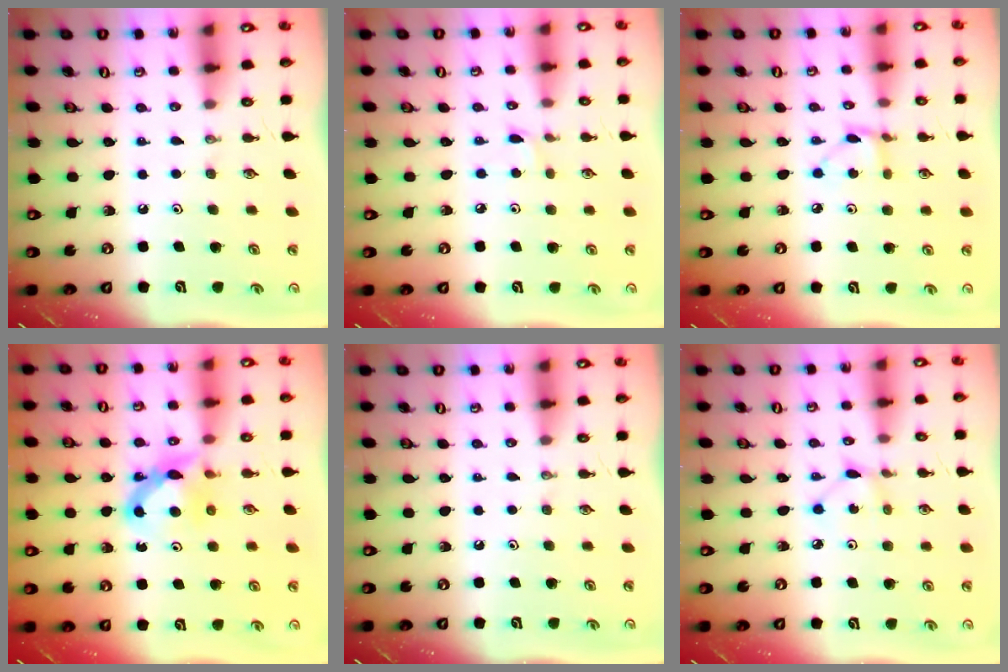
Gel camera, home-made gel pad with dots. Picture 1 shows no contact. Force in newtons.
{"total": 2.8, "press": 2.8, "slide": 0.4}
{"total": 3.5, "press": 3.5, "slide": 0.4}
{"total": 7.4, "press": 7.4, "slide": 0.5}
{"total": 0.0}
{"total": 2.8, "press": 2.7, "slide": 0.3}